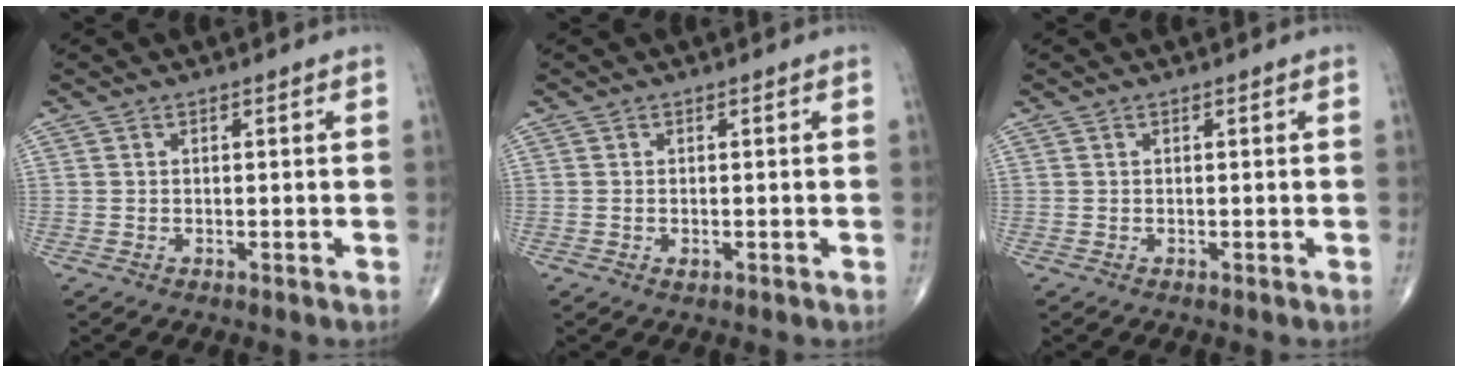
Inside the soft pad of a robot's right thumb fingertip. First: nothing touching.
{"total": 0.8, "force": [-0.2, 0.5, 0.5], "torque": [-0.004, 0.000, -0.002]}
{"total": 0.0}